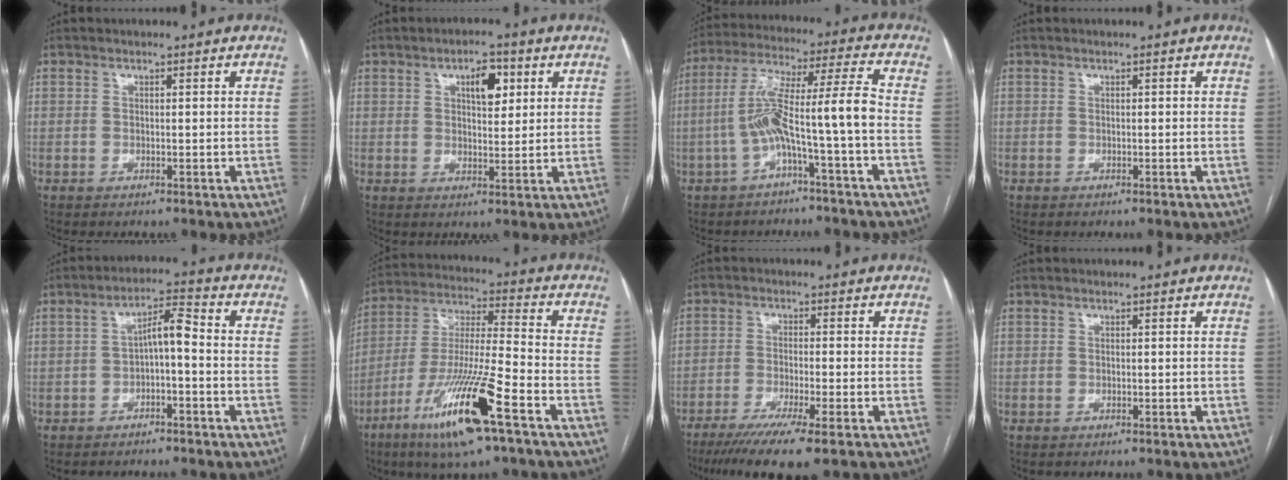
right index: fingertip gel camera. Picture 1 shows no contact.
{"total": 5.4, "force": [2.2, 2.3, 4.3], "torque": [-0.069, 0.008, 0.036]}
{"total": 10.4, "force": [-2.8, -0.7, 10.0], "torque": [-0.190, 0.041, -0.049]}
{"total": 0.0}
{"total": 5.2, "force": [-0.8, 1.3, 5.0], "torque": [-0.087, 0.025, -0.015]}
{"total": 17.7, "force": [-9.3, 1.2, 15.0], "torque": [-0.310, -0.035, -0.170]}
{"total": 9.9, "force": [-6.8, 0.1, 7.2], "torque": [-0.115, -0.024, -0.108]}
{"total": 0.0}